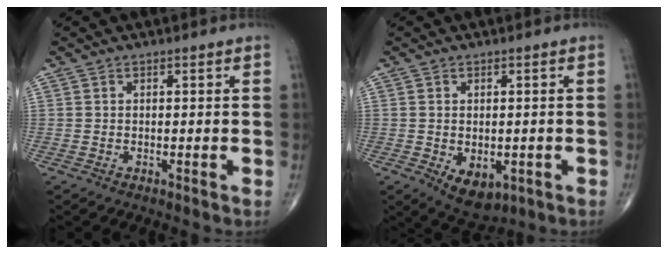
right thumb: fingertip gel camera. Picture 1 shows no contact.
{"total": 6.7, "force": [-2.0, 4.2, 4.9], "torque": [-0.061, -0.005, -0.014]}